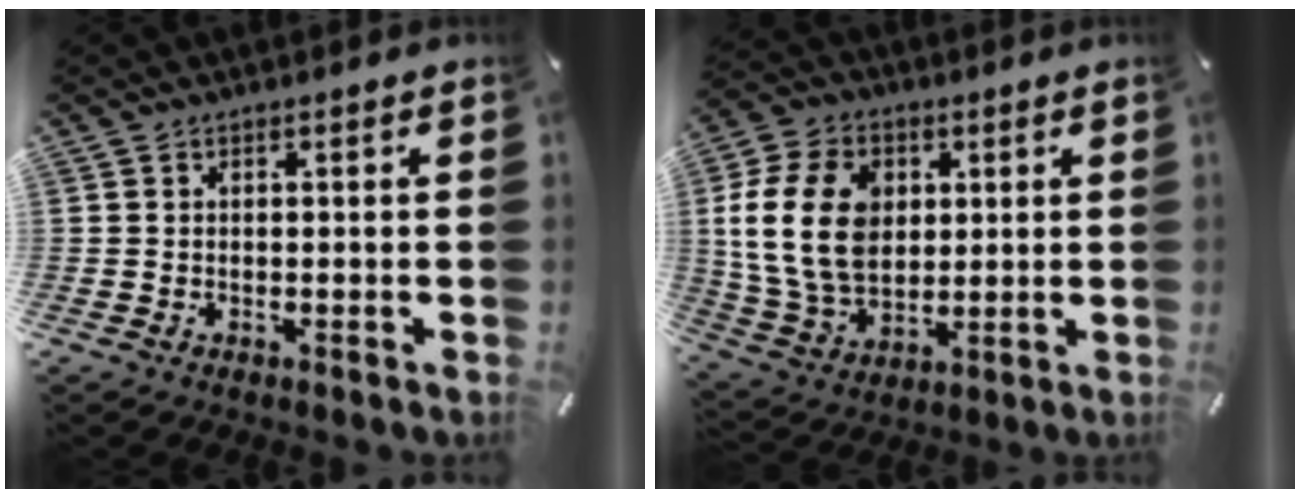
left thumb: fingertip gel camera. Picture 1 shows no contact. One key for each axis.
{"total": 16.0, "fx": 2.7, "fy": 12.2, "fz": 10.1, "tx": -0.229, "ty": 0.008, "tz": 0.044}